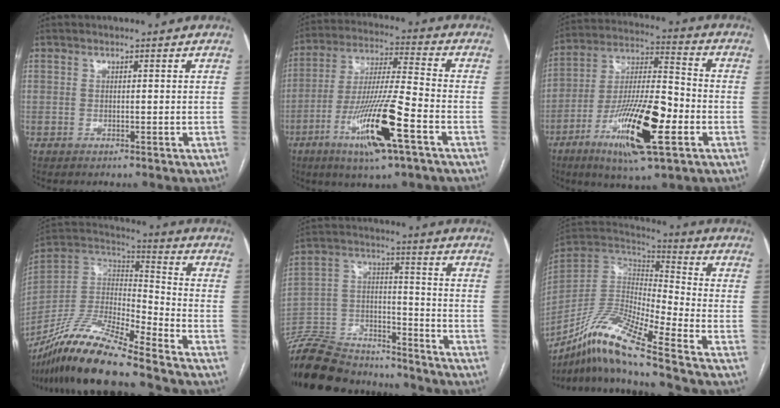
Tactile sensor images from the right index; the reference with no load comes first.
{"total": 15.4, "force": [-6.8, 0.7, 13.8], "torque": [-0.271, -0.020, -0.122]}
{"total": 18.1, "force": [-7.1, 3.6, 16.3], "torque": [-0.312, -0.012, -0.120]}
{"total": 17.2, "force": [-14.0, 0.7, 10.1], "torque": [-0.202, -0.005, -0.262]}
{"total": 19.0, "force": [-17.7, 5.0, 4.9], "torque": [-0.119, 0.014, -0.290]}
{"total": 16.0, "force": [-11.0, 0.4, 11.7], "torque": [-0.238, -0.002, -0.201]}